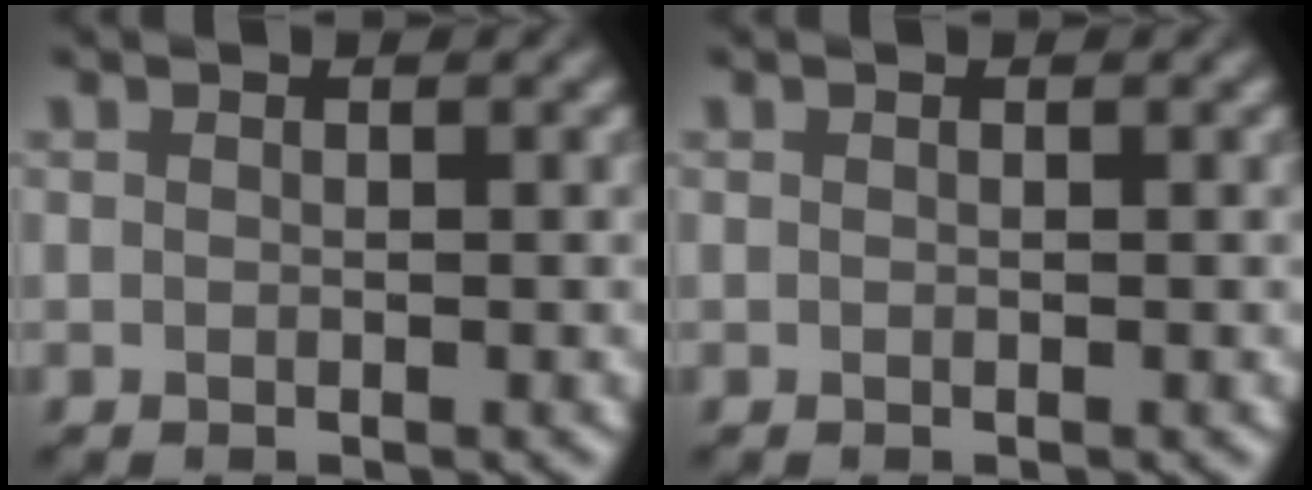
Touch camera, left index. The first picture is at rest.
{"total": 0.0}